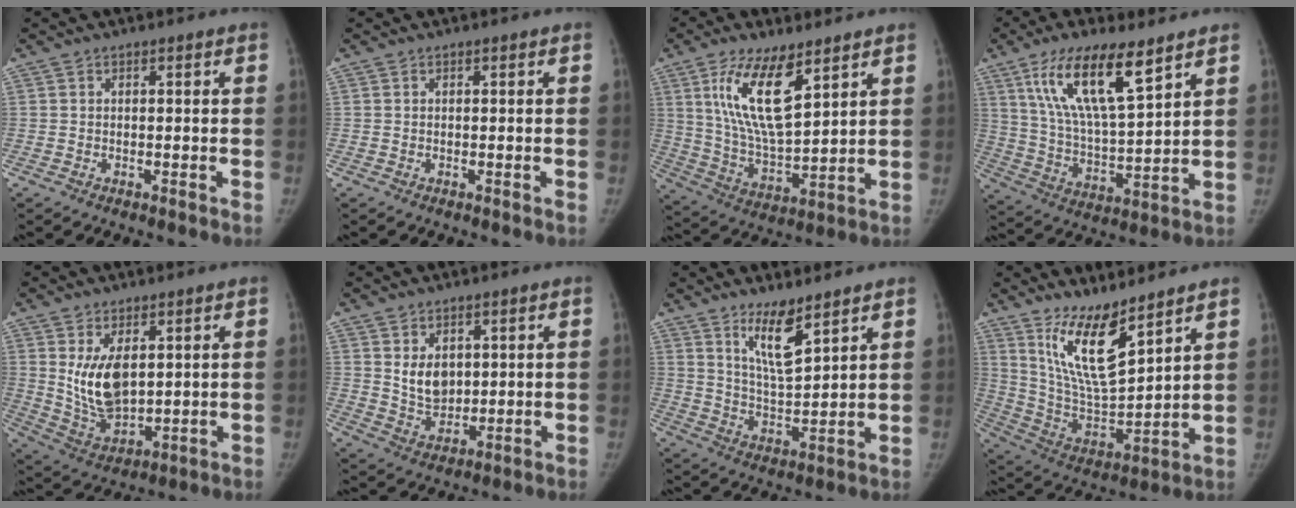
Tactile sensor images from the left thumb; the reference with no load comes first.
{"total": 0.0}
{"total": 15.1, "force": [7.5, 5.5, 11.9], "torque": [-0.209, -0.041, 0.150]}
{"total": 16.4, "force": [9.2, 4.8, 12.7], "torque": [-0.217, -0.039, 0.177]}
{"total": 10.3, "force": [2.6, 5.8, 8.2], "torque": [-0.129, -0.024, 0.065]}
{"total": 6.5, "force": [1.9, 4.7, 4.0], "torque": [-0.045, -0.021, 0.047]}
{"total": 8.7, "force": [5.9, 2.2, 6.1], "torque": [-0.102, -0.053, 0.115]}
{"total": 14.1, "force": [9.5, 3.8, 9.7], "torque": [-0.158, -0.073, 0.197]}